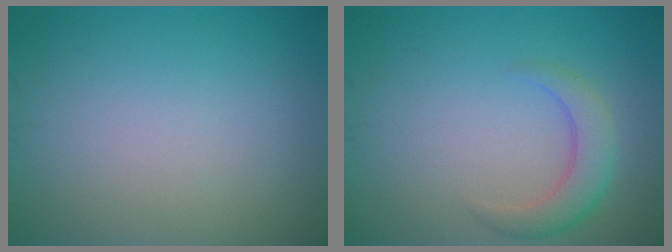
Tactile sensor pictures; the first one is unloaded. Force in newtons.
{"total": 2.9, "press": 2.9, "slide": 0.2}